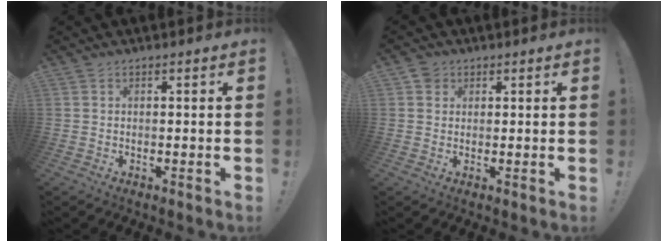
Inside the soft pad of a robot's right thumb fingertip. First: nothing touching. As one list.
[{"total": 2.9, "force": [1.5, 2.4, 0.6], "torque": [-0.014, 0.002, 0.028]}]